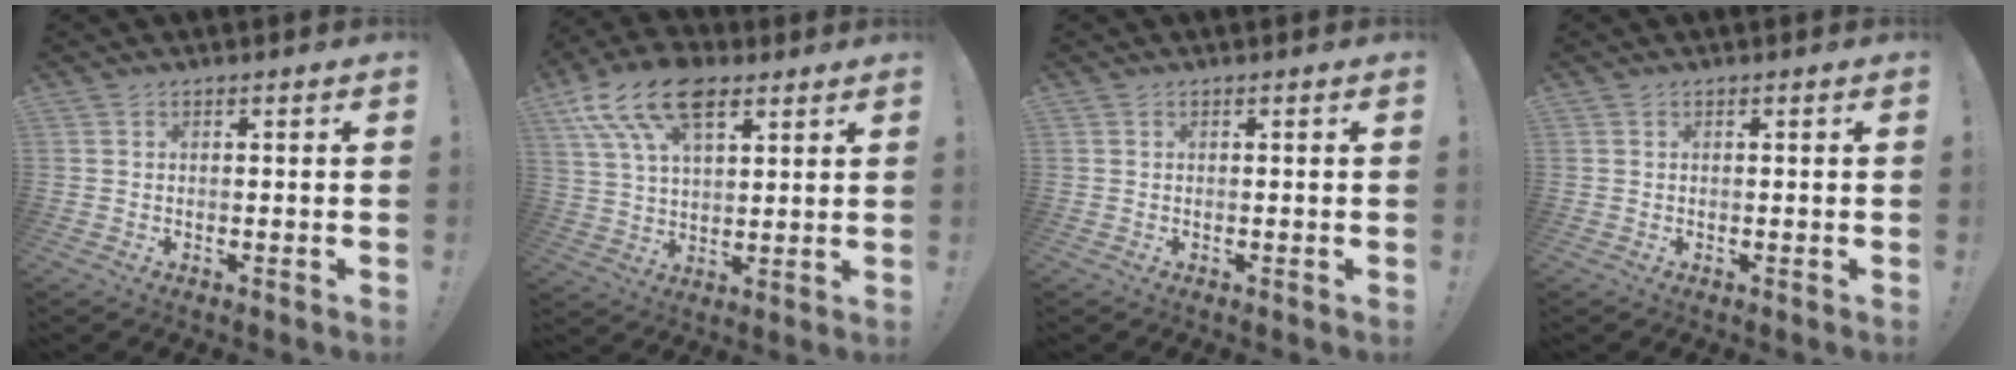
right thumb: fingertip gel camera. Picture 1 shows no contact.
{"total": 17.5, "force": [9.4, 9.6, 11.2], "torque": [-0.202, -0.038, 0.172]}
{"total": 0.0}
{"total": 0.0}